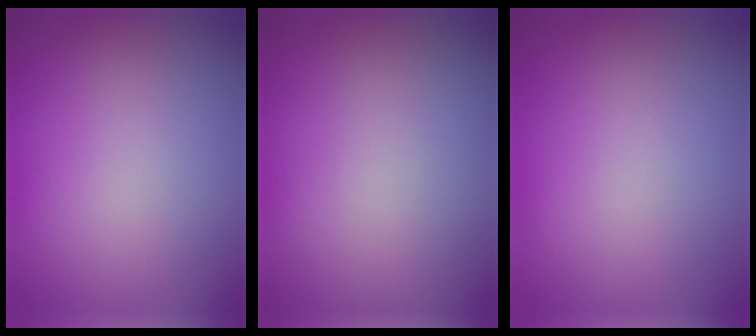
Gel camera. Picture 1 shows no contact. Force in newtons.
{"total": 0.0}
{"total": 0.0}